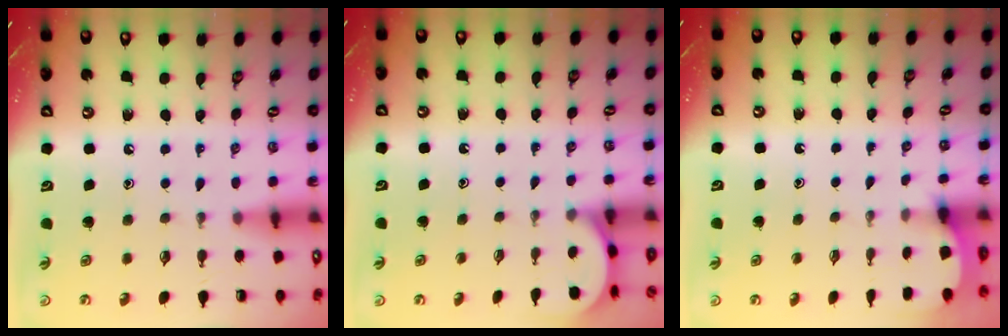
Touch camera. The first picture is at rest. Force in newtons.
{"total": 2.0, "press": 2.0, "slide": 0.2}
{"total": 1.0, "press": 0.9, "slide": 0.1}